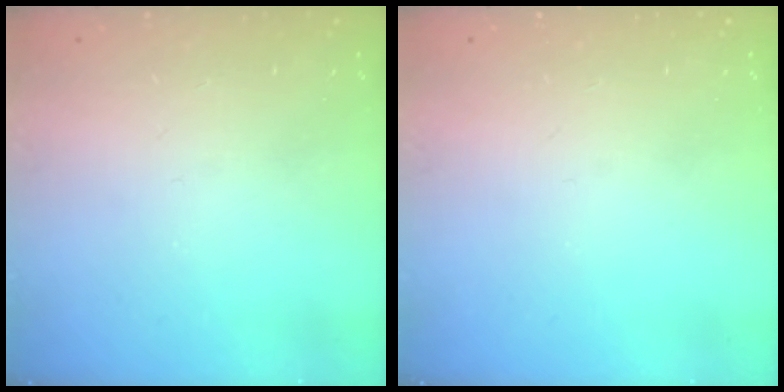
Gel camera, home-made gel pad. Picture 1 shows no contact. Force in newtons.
{"total": 0.0}